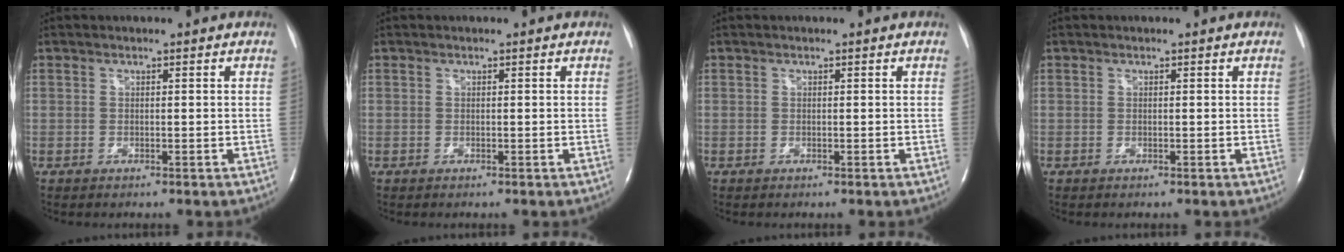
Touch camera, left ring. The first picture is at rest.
{"total": 0.0}
{"total": 0.0}
{"total": 0.0}